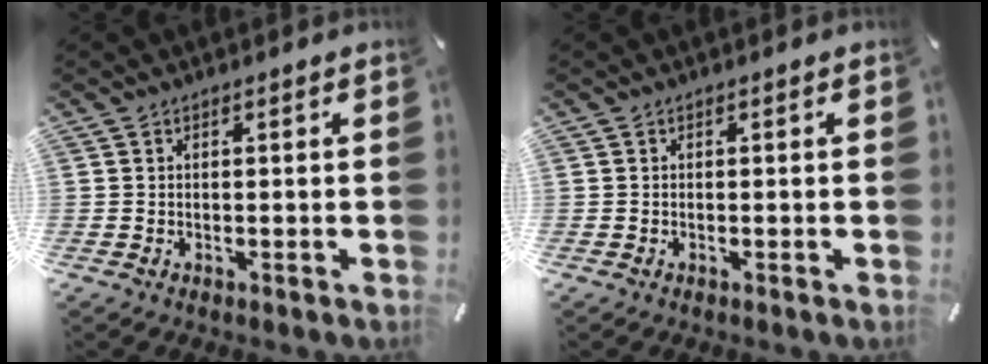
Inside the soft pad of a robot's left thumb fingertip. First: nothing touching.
{"total": 0.0}